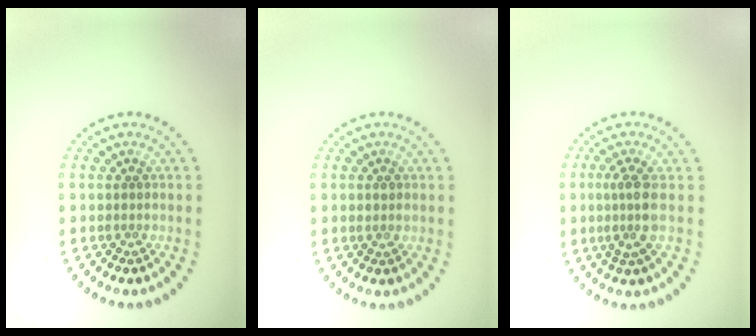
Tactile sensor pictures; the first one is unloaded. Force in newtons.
{"total": 0.8, "press": 0.8, "slide": 0.3}
{"total": 2.7, "press": 2.0, "slide": 1.7}